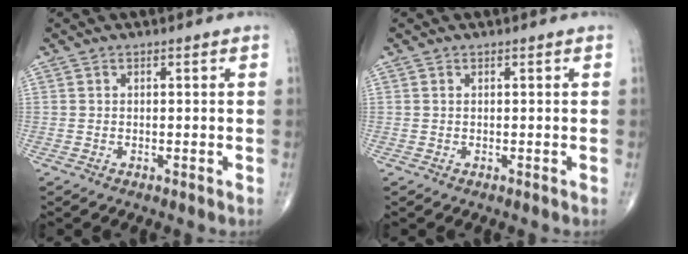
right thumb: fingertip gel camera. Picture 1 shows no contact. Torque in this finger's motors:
{"motor_torque": [0.21, 0.01, 0.07, 0.20, 0.07]}